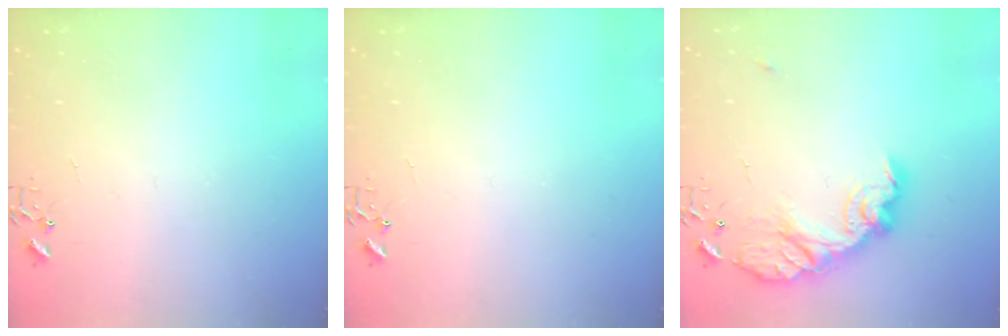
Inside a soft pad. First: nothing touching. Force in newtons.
{"total": 0.0}
{"total": 15.7, "press": 15.7, "slide": 1.0}